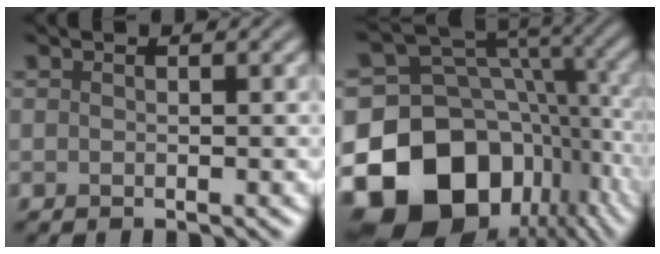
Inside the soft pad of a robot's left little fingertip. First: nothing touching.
{"total": 18.3, "force": [-6.6, 13.6, 10.2], "torque": [-0.191, -0.005, -0.103]}